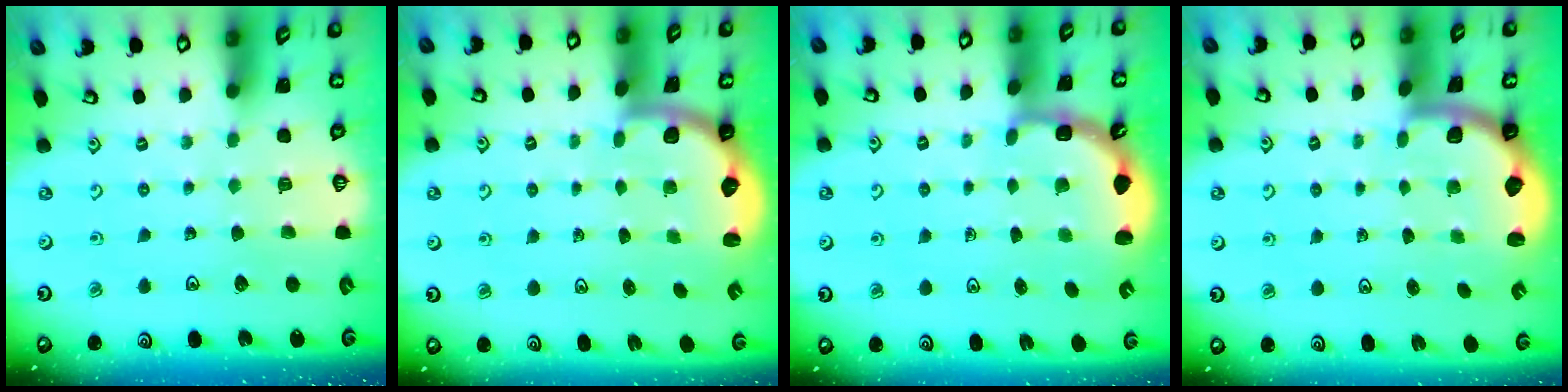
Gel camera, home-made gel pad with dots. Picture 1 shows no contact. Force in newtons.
{"total": 2.3, "press": 2.1, "slide": 0.8}
{"total": 3.2, "press": 2.6, "slide": 1.9}
{"total": 1.9, "press": 1.8, "slide": 0.5}